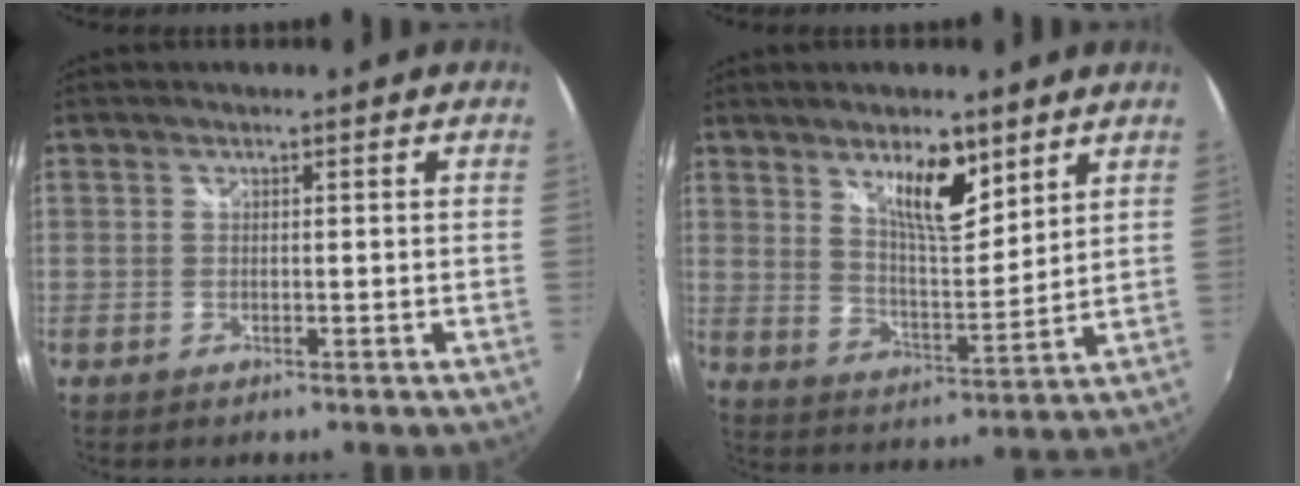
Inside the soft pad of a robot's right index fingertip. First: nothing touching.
{"total": 10.0, "force": [6.3, 3.0, 7.2], "torque": [-0.113, -0.004, 0.113]}